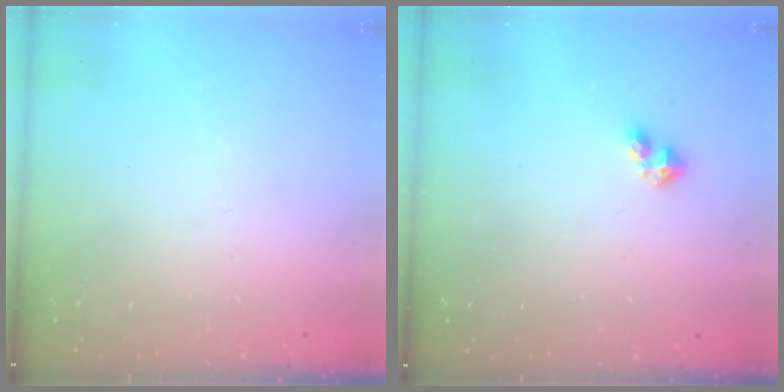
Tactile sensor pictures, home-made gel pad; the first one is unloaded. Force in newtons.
{"total": 2.9, "press": 2.8, "slide": 0.6}